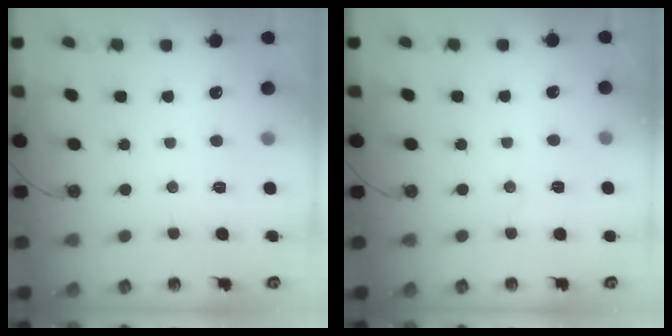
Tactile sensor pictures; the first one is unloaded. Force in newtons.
{"total": 3.3, "press": 3.0, "slide": 1.5}